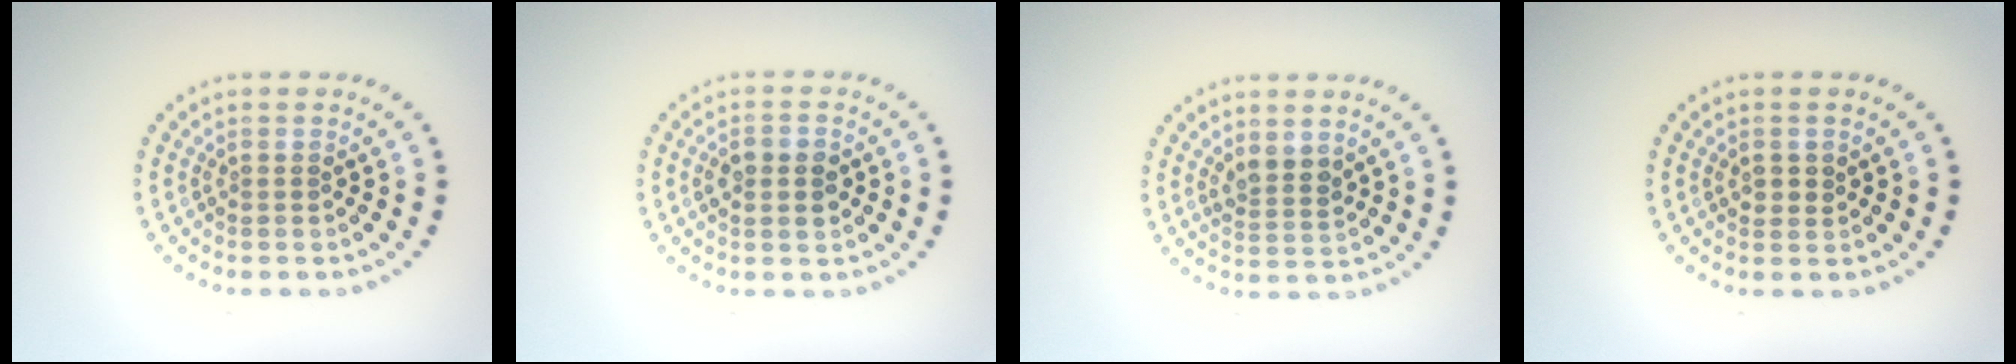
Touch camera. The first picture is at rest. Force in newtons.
{"total": 2.6, "press": 2.6, "slide": 0.2}
{"total": 2.2, "press": 2.0, "slide": 1.0}
{"total": 1.1, "press": 1.1, "slide": 0.3}